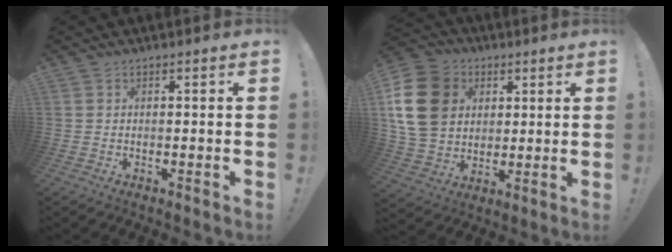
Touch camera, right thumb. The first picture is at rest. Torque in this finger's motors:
{"motor_torque": [-0.02, 0.84, 0.16, 0.22, 0.37]}